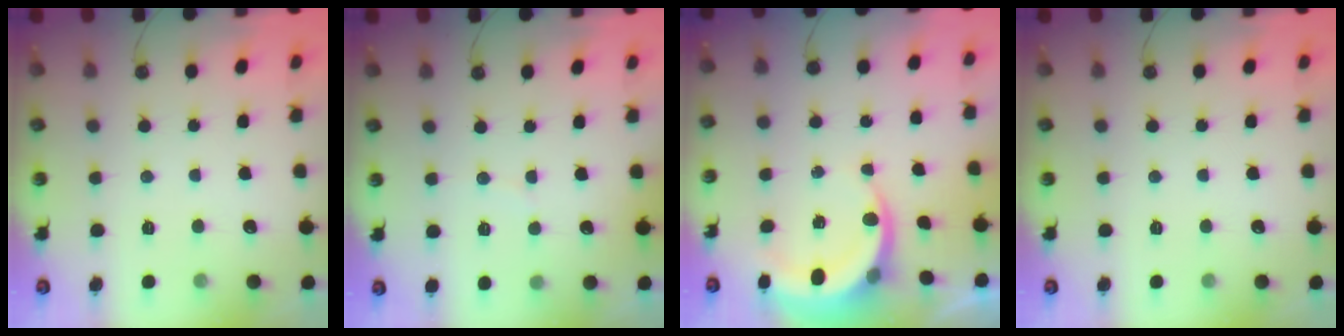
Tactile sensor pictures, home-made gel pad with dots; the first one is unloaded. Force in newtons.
{"total": 2.6, "press": 2.6, "slide": 0.4}
{"total": 4.5, "press": 4.5, "slide": 0.3}
{"total": 0.0}